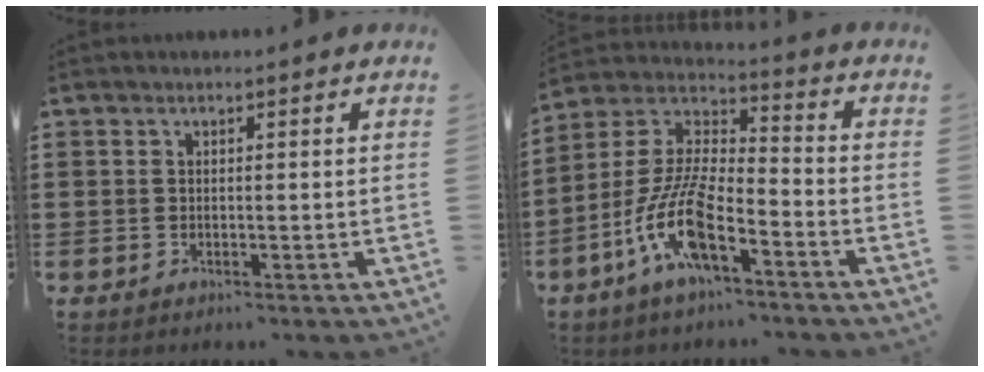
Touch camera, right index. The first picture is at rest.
{"total": 11.8, "force": [-6.4, 3.6, 9.3], "torque": [-0.220, -0.009, -0.129]}